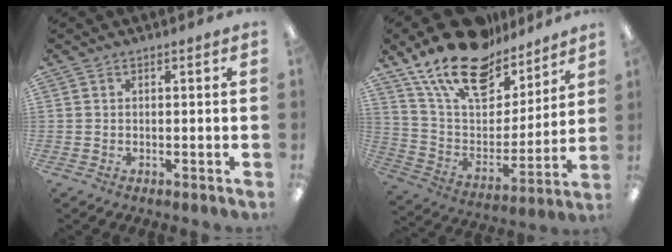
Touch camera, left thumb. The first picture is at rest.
{"total": 21.7, "force": [16.5, 9.8, 10.2], "torque": [-0.200, -0.099, 0.294]}